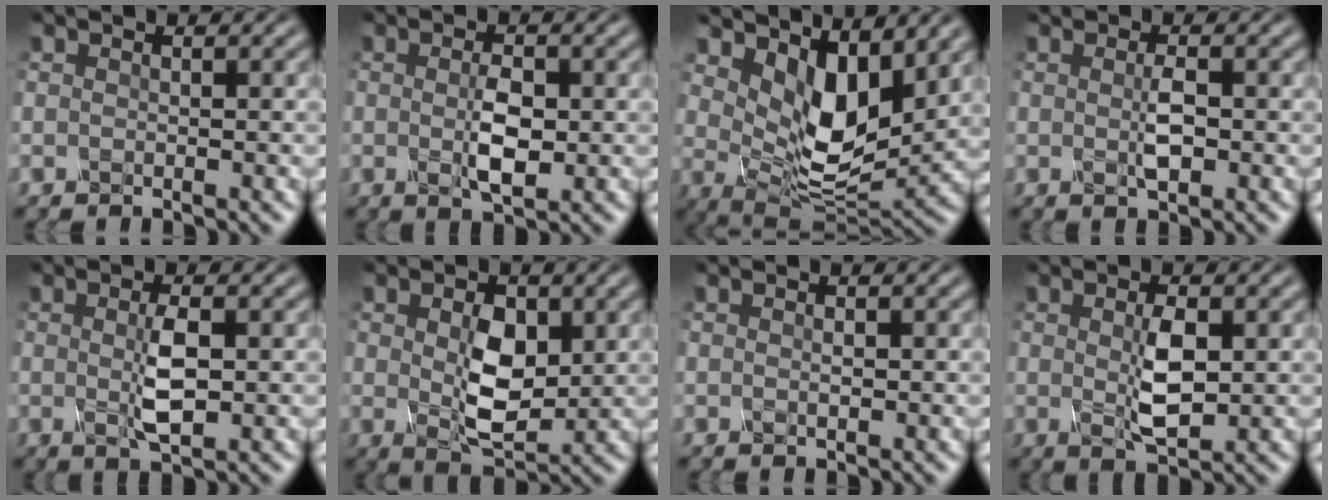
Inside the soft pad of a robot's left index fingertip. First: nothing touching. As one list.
[{"total": 2.6, "force": [0.0, 0.9, 2.4], "torque": [-0.054, 0.001, 0.002]}, {"total": 6.8, "force": [3.0, 3.4, 5.0], "torque": [-0.096, -0.020, 0.053]}, {"total": 1.3, "force": [0.1, 0.2, 1.3], "torque": [-0.032, 0.002, 0.002]}, {"total": 2.6, "force": [0.3, 0.4, 2.6], "torque": [-0.058, 0.001, 0.008]}, {"total": 4.8, "force": [0.7, 2.7, 3.9], "torque": [-0.079, -0.001, 0.017]}, {"total": 0.0}, {"total": 3.1, "force": [0.4, 0.8, 2.9], "torque": [-0.066, 0.002, 0.011]}]